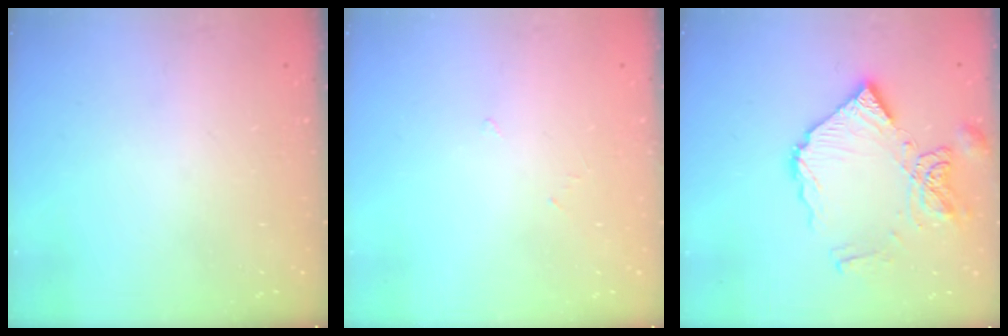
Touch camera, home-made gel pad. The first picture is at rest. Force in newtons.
{"total": 2.6, "press": 2.6, "slide": 0.3}
{"total": 15.1, "press": 15.0, "slide": 1.8}